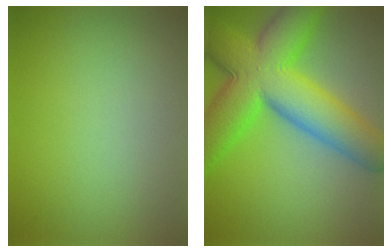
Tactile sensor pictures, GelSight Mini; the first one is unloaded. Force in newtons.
{"total": 12.8, "press": 12.8, "slide": 0.5}